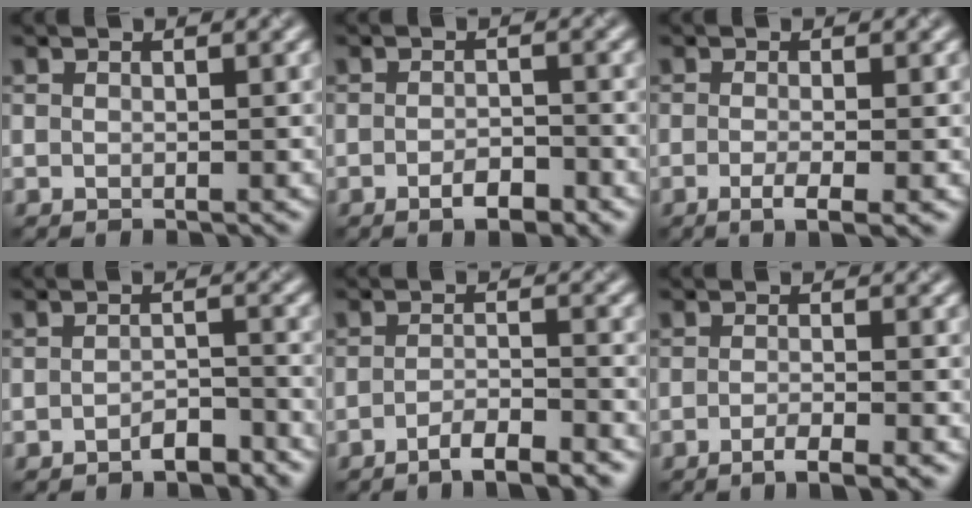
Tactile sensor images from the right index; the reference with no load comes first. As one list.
[{"total": 2.5, "force": [-1.4, 0.9, 1.9], "torque": [-0.029, -0.001, -0.023]}, {"total": 2.7, "force": [-0.9, 0.7, 2.5], "torque": [-0.041, -0.008, -0.018]}, {"total": 2.1, "force": [-1.6, 0.7, 1.1], "torque": [-0.015, 0.006, -0.029]}, {"total": 3.3, "force": [-2.4, 0.7, 2.2], "torque": [-0.030, 0.005, -0.048]}, {"total": 2.8, "force": [-1.5, 0.7, 2.3], "torque": [-0.033, -0.001, -0.031]}]